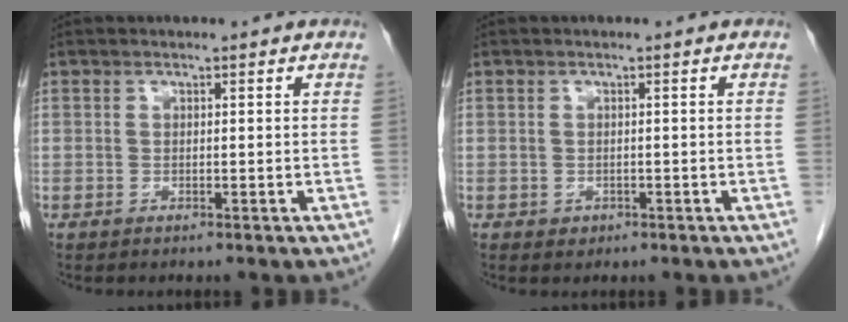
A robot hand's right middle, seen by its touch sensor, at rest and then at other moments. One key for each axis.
{"total": 0.9, "fx": -0.3, "fy": 0.8, "fz": 0.2, "tx": -0.003, "ty": 0.003, "tz": 0.000}